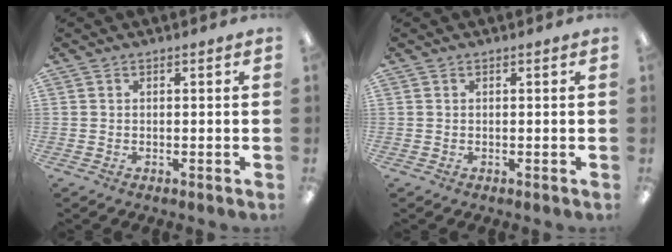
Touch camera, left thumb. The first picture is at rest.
{"total": 0.0}